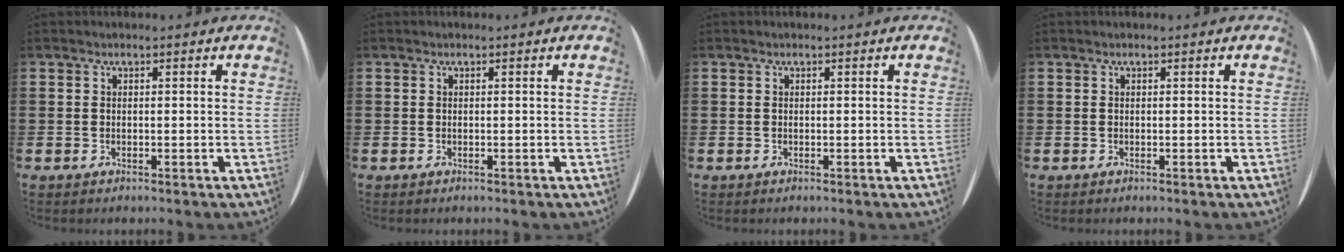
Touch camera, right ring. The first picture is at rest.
{"total": 0.0}
{"total": 0.0}
{"total": 0.0}